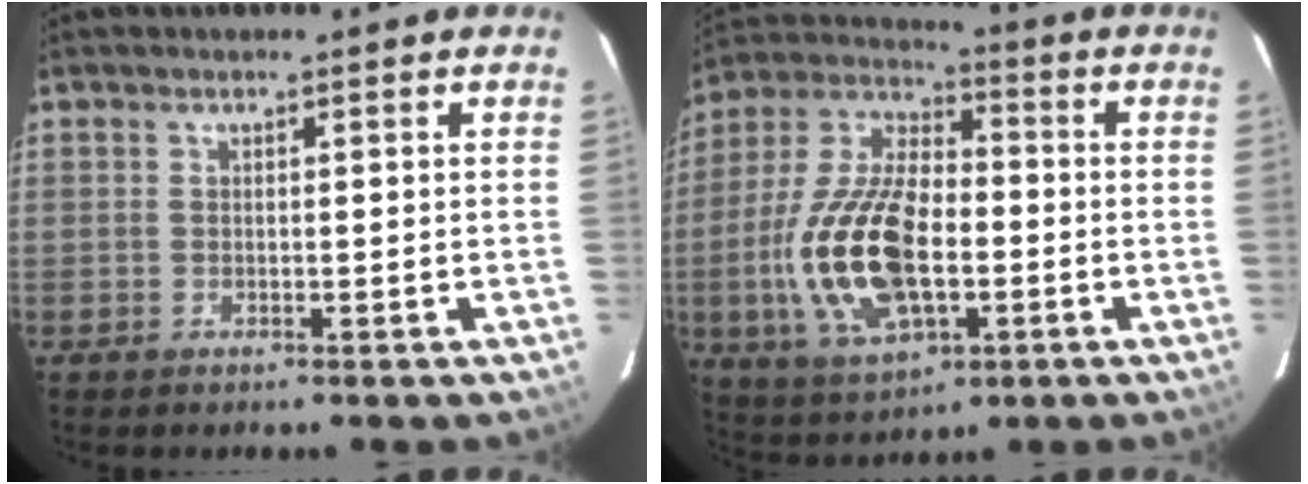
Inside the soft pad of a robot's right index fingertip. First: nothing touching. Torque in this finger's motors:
{"motor_torque": [1.83, -0.31, 0.60, 0.21]}